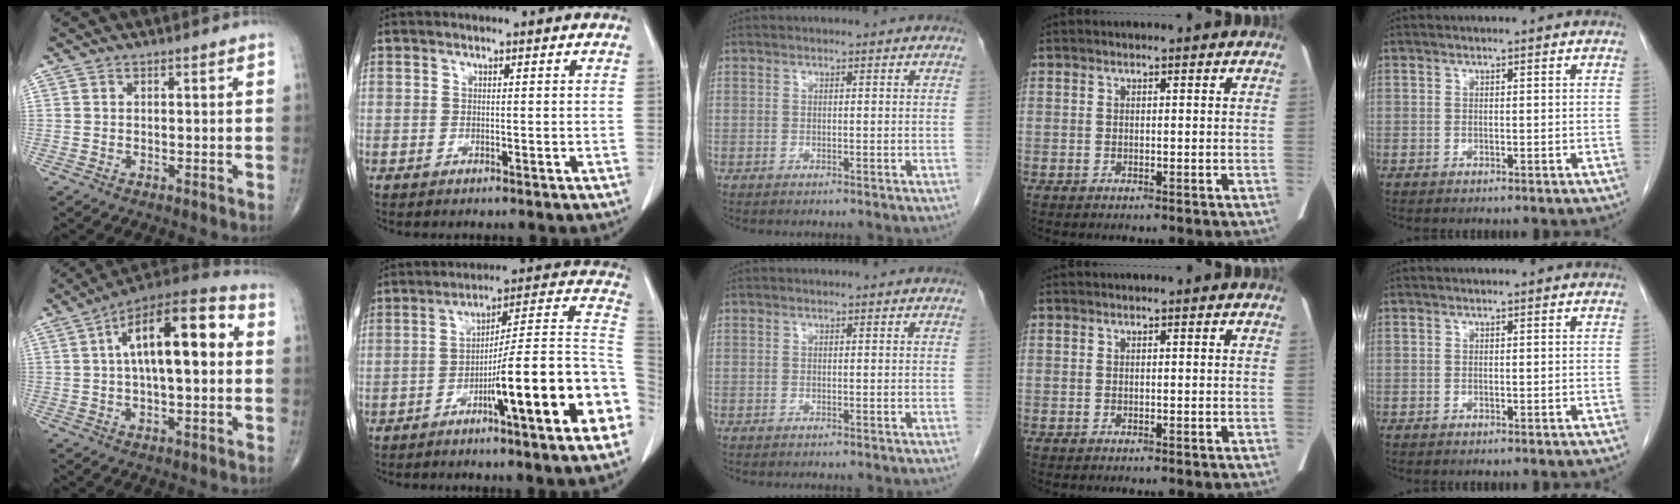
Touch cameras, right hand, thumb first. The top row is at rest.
{"thumb": {"total": 17.7, "force": [2.9, 6.9, 16.1], "torque": [-0.246, 0.033, 0.035]}, "index": {"total": 19.4, "force": [-7.2, 0.8, 18.0], "torque": [-0.184, 0.021, -0.106]}}